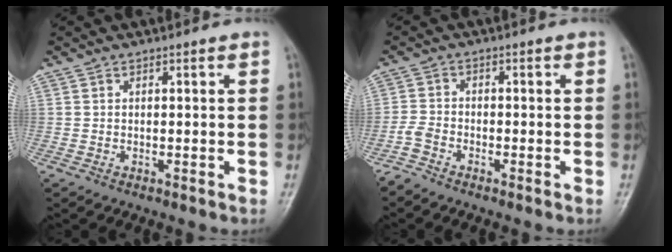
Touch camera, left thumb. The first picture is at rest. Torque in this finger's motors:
{"motor_torque": [-0.27, 0.27, -0.12, 0.16, 0.00]}